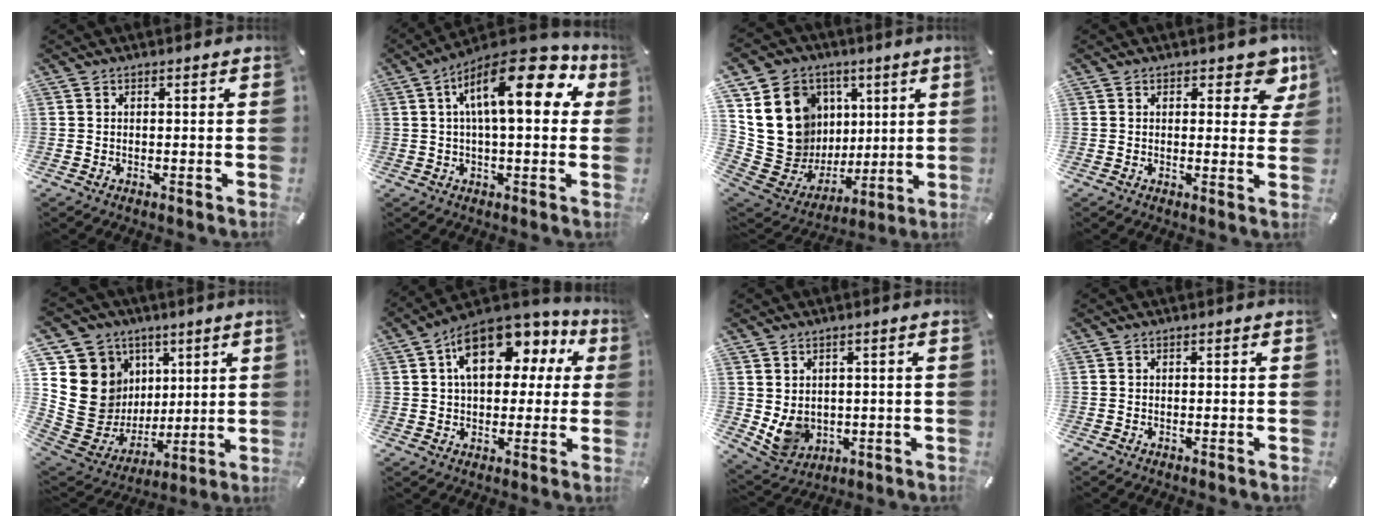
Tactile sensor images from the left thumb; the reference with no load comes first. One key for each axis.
{"total": 18.2, "fx": 6.3, "fy": 7.1, "fz": 15.5, "tx": -0.242, "ty": -0.025, "tz": 0.097}
{"total": 19.6, "fx": 5.4, "fy": 17.1, "fz": 7.9, "tx": -0.141, "ty": -0.036, "tz": 0.132}
{"total": 6.7, "fx": 3.9, "fy": 3.6, "fz": 4.1, "tx": -0.033, "ty": -0.021, "tz": 0.060}
{"total": 17.0, "fx": 3.5, "fy": 15.9, "fz": 4.9, "tx": -0.071, "ty": -0.047, "tz": 0.101}
{"total": 14.9, "fx": 6.6, "fy": 9.4, "fz": 9.5, "tx": -0.141, "ty": -0.034, "tz": 0.118}
{"total": 6.6, "fx": 1.2, "fy": 6.0, "fz": 2.3, "tx": -0.063, "ty": -0.014, "tz": 0.025}
{"total": 0.0}